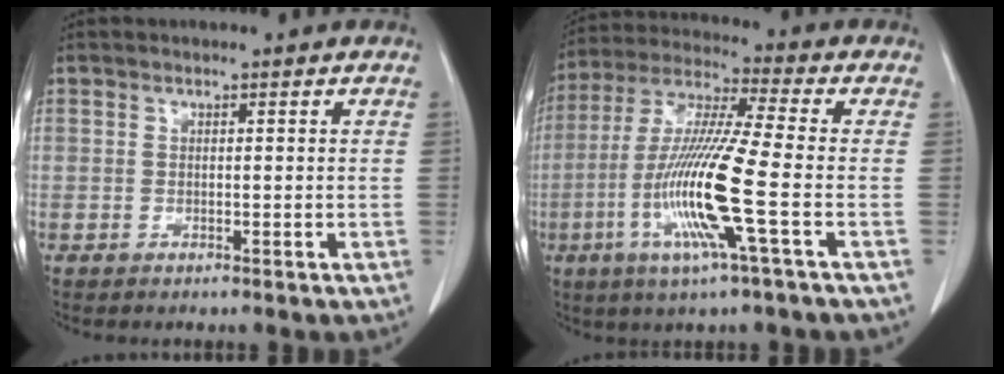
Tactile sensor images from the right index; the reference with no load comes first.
{"total": 14.7, "force": [-4.1, -0.6, 14.1], "torque": [-0.292, -0.016, -0.088]}